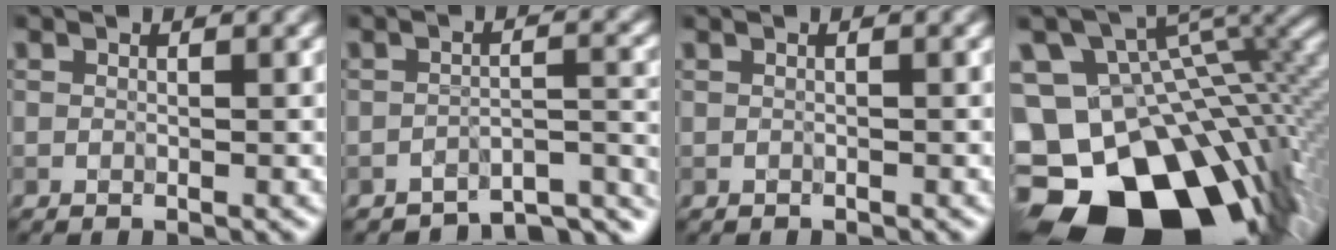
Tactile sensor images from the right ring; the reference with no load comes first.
{"total": 6.2, "force": [-5.8, 1.3, 1.6], "torque": [-0.014, -0.021, -0.072]}
{"total": 0.0}
{"total": 17.7, "force": [-6.2, 12.1, 11.4], "torque": [-0.200, -0.022, -0.071]}